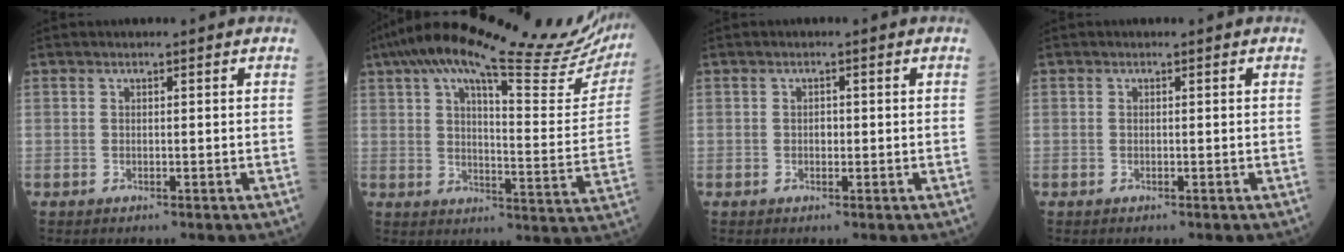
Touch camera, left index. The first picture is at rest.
{"total": 28.5, "force": [24.1, 3.9, 14.8], "torque": [-0.232, -0.031, 0.302]}
{"total": 0.9, "force": [0.0, 0.6, 0.7], "torque": [-0.011, 0.002, -0.001]}
{"total": 0.0}